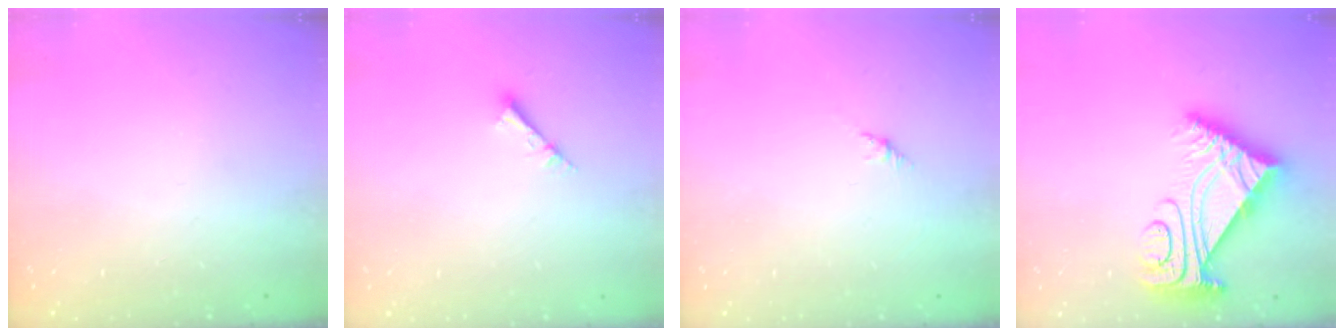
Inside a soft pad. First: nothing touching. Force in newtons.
{"total": 2.3, "press": 2.3, "slide": 0.1}
{"total": 2.7, "press": 2.6, "slide": 0.7}
{"total": 9.6, "press": 9.6, "slide": 0.9}